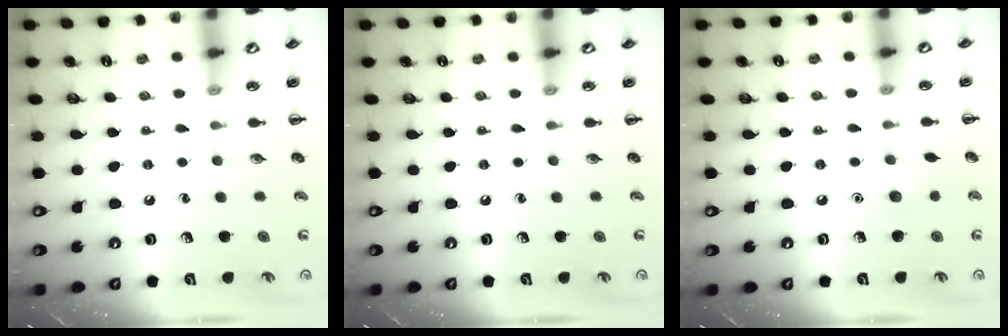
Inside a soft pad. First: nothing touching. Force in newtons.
{"total": 0.0}
{"total": 4.6, "press": 4.5, "slide": 1.2}